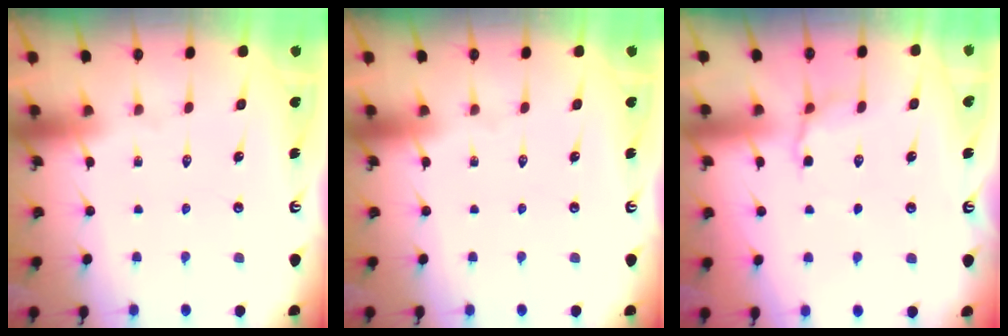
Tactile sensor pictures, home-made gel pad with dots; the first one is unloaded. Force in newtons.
{"total": 0.0}
{"total": 6.3, "press": 5.9, "slide": 2.2}